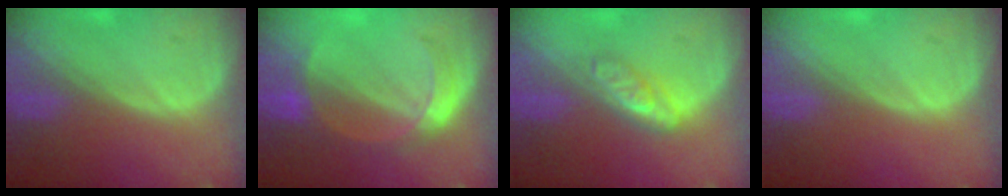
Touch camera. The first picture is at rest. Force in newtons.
{"total": 5.6, "press": 5.3, "slide": 1.9}
{"total": 4.6, "press": 4.1, "slide": 2.2}
{"total": 0.0}